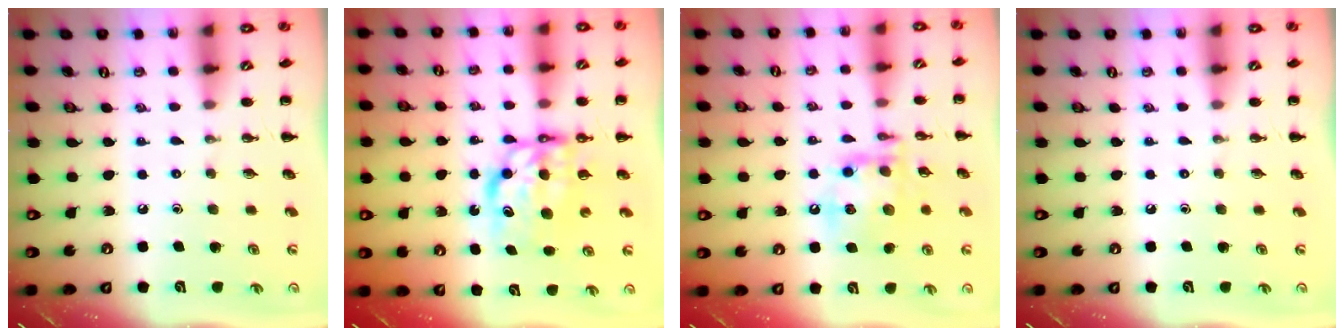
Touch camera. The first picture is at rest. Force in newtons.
{"total": 7.9, "press": 7.7, "slide": 1.6}
{"total": 14.5, "press": 14.3, "slide": 2.3}
{"total": 0.0}